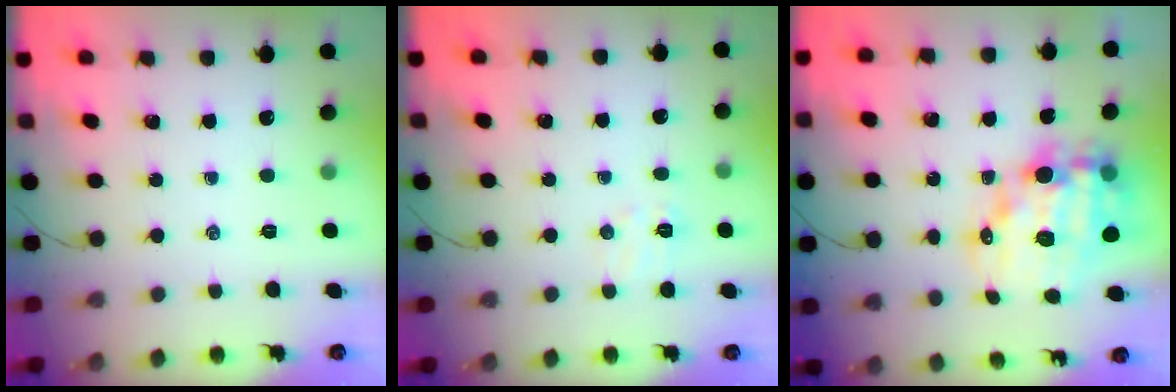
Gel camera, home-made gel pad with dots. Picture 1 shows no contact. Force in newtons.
{"total": 4.9, "press": 4.7, "slide": 1.3}
{"total": 16.6, "press": 16.0, "slide": 4.2}